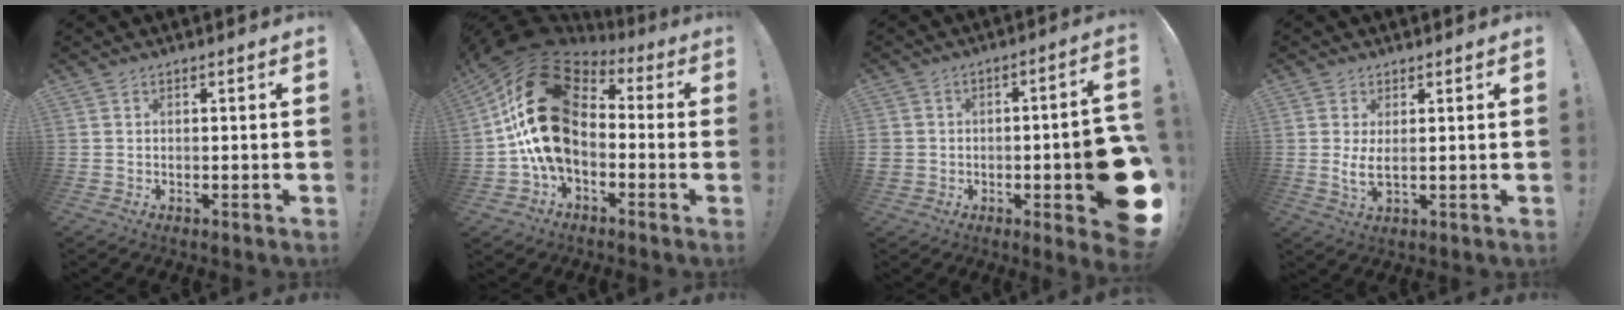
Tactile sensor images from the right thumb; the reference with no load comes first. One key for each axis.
{"total": 26.0, "fx": 3.4, "fy": 16.4, "fz": 19.9, "tx": -0.364, "ty": -0.009, "tz": 0.074}
{"total": 12.4, "fx": -4.5, "fy": 6.1, "fz": 9.8, "tx": -0.116, "ty": 0.027, "tz": -0.065}
{"total": 4.4, "fx": 1.1, "fy": 1.4, "fz": 4.0, "tx": -0.062, "ty": -0.015, "tz": 0.018}